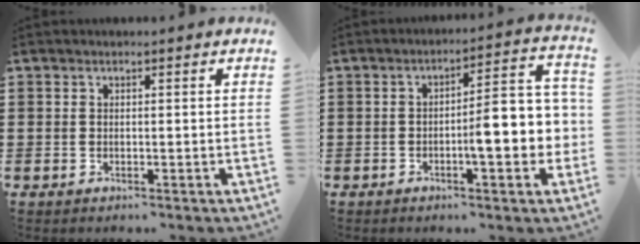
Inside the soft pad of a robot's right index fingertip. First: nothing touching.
{"total": 9.0, "force": [-1.7, 2.4, 8.5], "torque": [-0.111, -0.016, -0.034]}